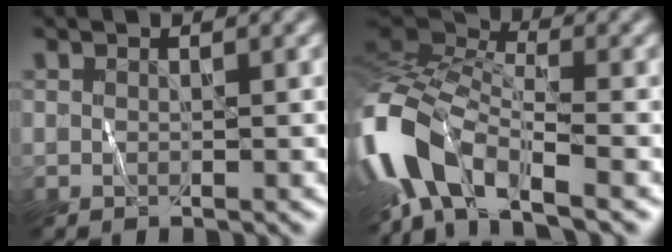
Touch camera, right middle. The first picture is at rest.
{"total": 10.7, "force": [-5.3, 4.4, 8.1], "torque": [-0.156, 0.006, -0.117]}